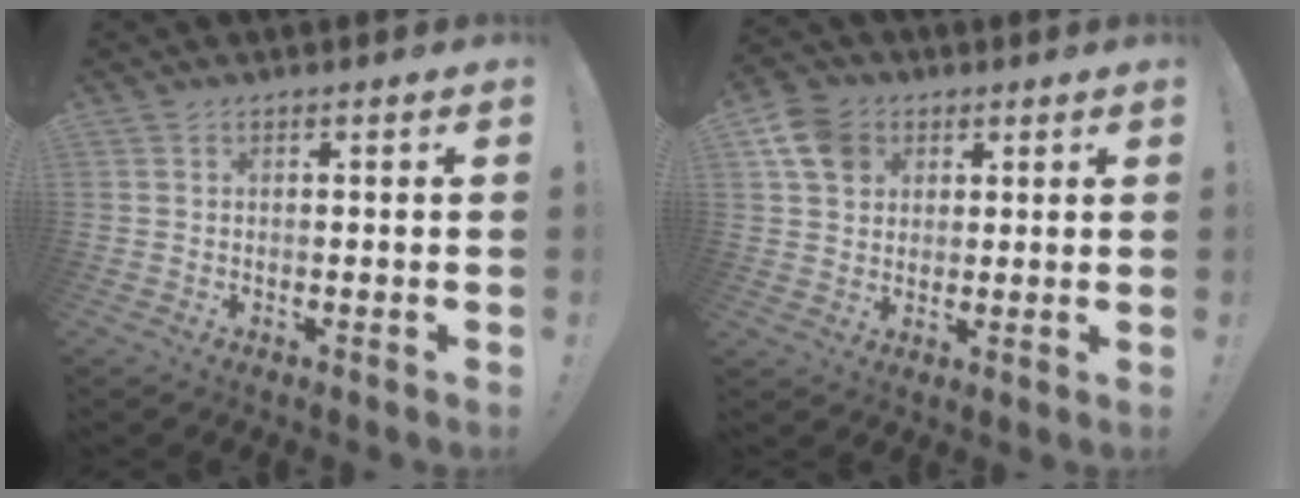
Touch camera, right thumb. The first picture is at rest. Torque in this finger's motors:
{"motor_torque": [1.11, 0.61, 0.23, -0.31, -0.22]}